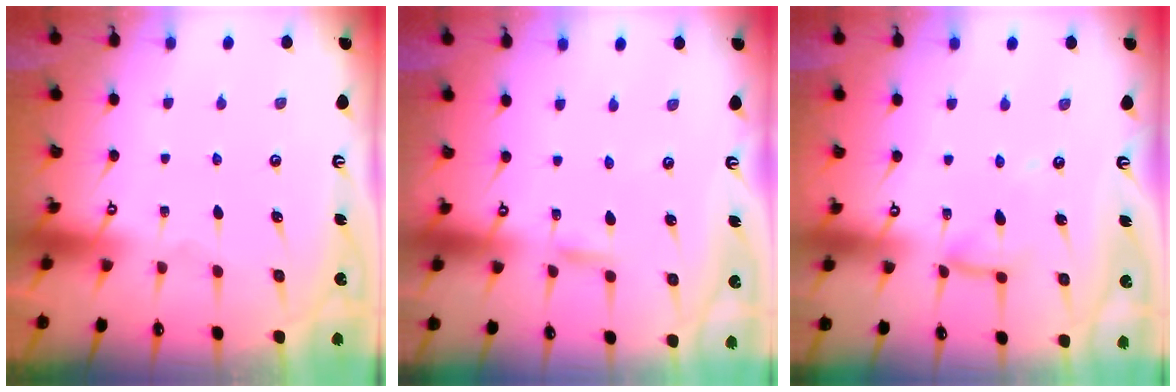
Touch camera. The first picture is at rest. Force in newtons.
{"total": 1.6, "press": 1.6, "slide": 0.1}
{"total": 8.5, "press": 8.4, "slide": 0.8}